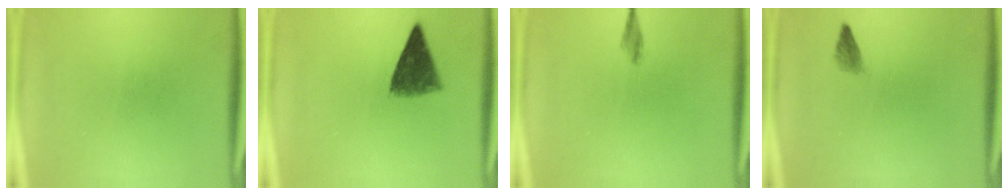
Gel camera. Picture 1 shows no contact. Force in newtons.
{"total": 7.1}
{"total": 1.3}
{"total": 1.4}